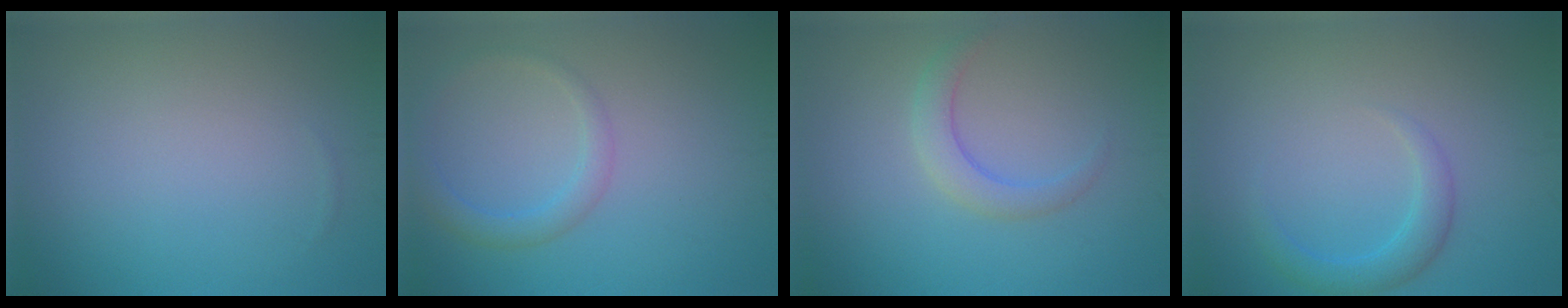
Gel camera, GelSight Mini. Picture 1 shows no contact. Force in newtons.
{"total": 2.3, "press": 2.3, "slide": 0.1}
{"total": 2.3, "press": 2.3, "slide": 0.0}
{"total": 2.3, "press": 2.3, "slide": 0.1}